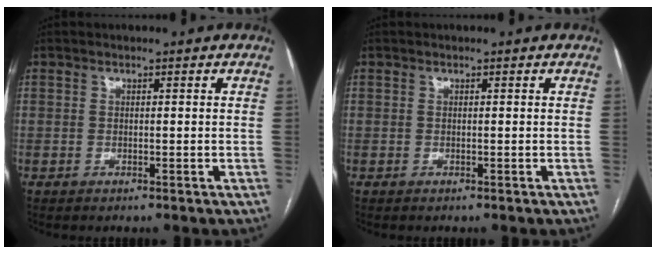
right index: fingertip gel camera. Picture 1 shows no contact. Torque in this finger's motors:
{"motor_torque": [0.00, 0.00, 0.00, 0.00]}